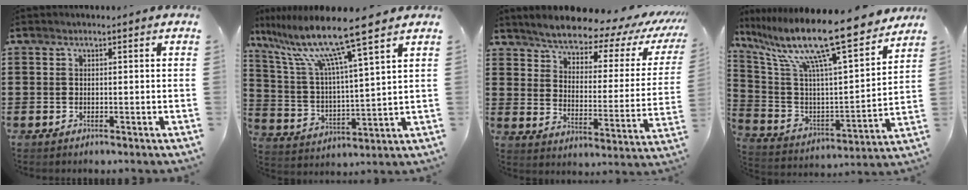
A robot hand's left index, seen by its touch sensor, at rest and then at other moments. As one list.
[{"total": 11.5, "force": [9.0, -0.2, 7.2], "torque": [-0.174, -0.053, 0.146]}, {"total": 5.5, "force": [5.2, 0.8, 1.5], "torque": [-0.061, -0.045, 0.084]}, {"total": 14.8, "force": [11.4, 0.7, 9.4], "torque": [-0.208, -0.080, 0.187]}]